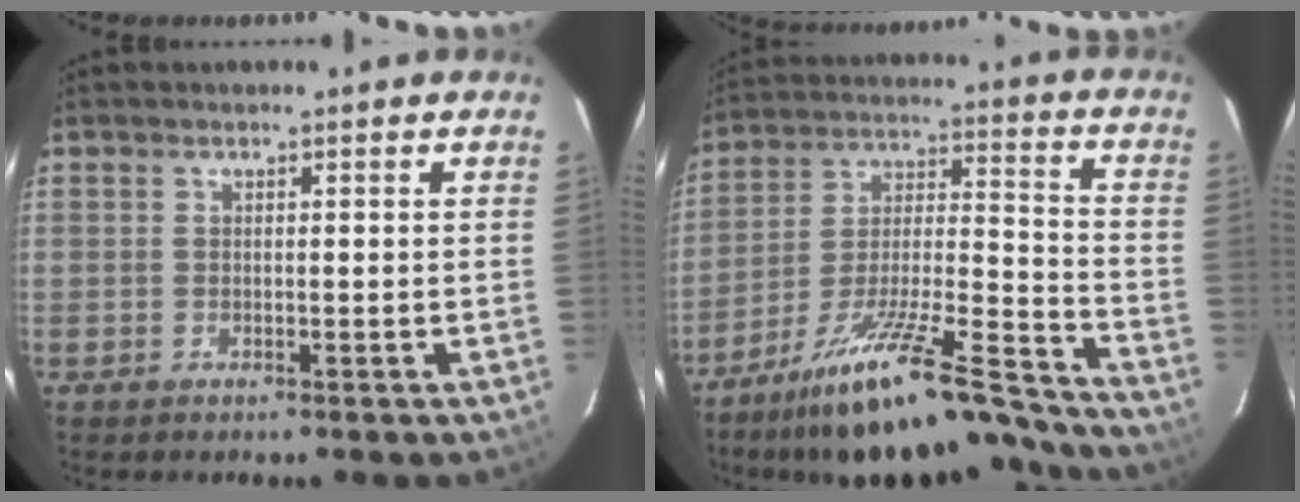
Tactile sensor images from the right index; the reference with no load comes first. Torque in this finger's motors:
{"motor_torque": [1.28, -0.85, 0.66, 0.17]}